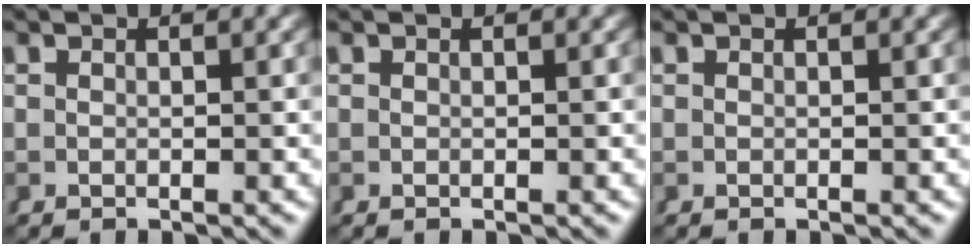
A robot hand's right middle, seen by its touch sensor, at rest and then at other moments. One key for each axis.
{"total": 0.0}
{"total": 0.0}